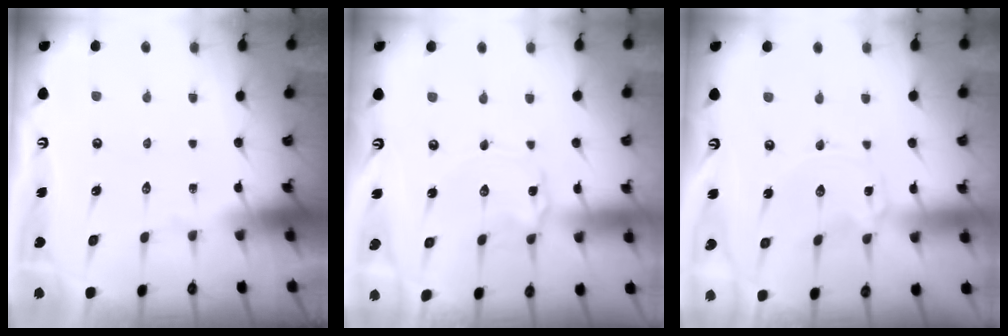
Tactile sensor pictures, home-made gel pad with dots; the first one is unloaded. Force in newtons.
{"total": 1.0, "press": 1.0, "slide": 0.1}
{"total": 0.0}